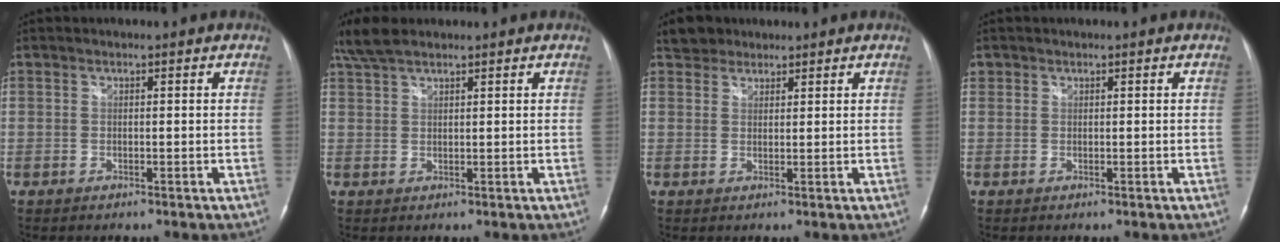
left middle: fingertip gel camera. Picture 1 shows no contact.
{"total": 4.7, "force": [3.9, 1.2, 2.4], "torque": [-0.065, 0.020, 0.082]}
{"total": 3.0, "force": [2.4, 1.8, 0.1], "torque": [-0.007, 0.013, 0.041]}
{"total": 0.7, "force": [0.4, 0.6, 0.0], "torque": [0.006, 0.006, 0.007]}